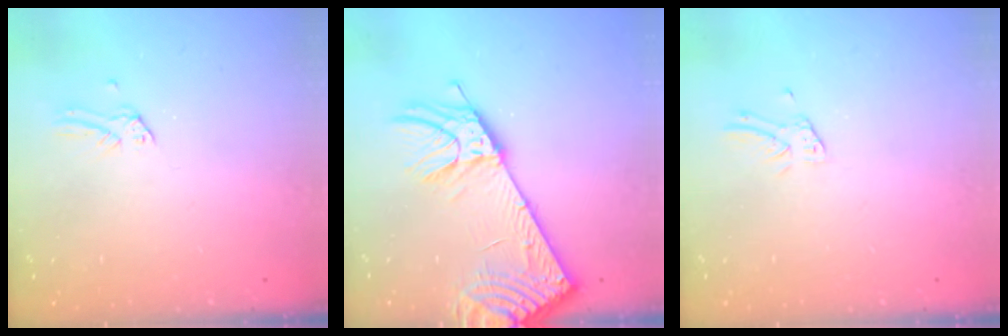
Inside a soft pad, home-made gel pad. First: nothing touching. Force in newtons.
{"total": 13.3, "press": 13.0, "slide": 3.0}
{"total": 1.9, "press": 1.9, "slide": 0.2}